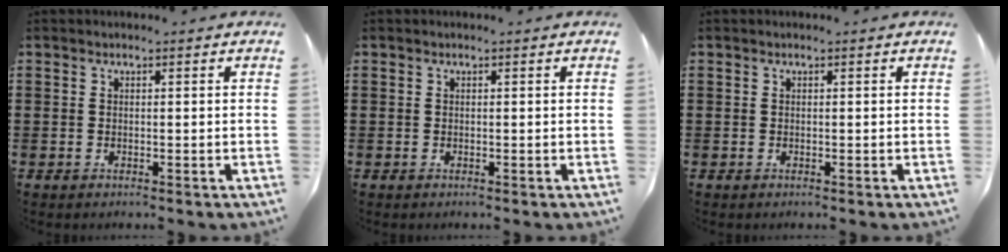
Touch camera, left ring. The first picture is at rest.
{"total": 0.0}
{"total": 0.0}